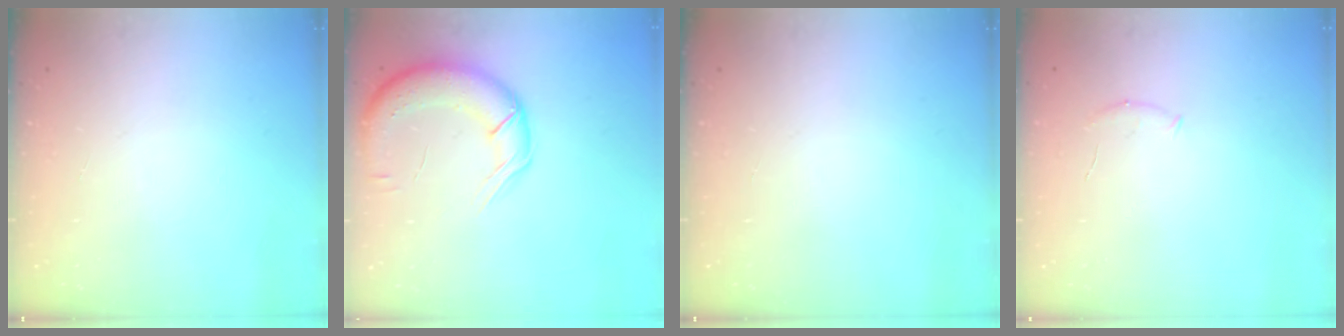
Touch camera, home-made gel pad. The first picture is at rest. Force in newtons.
{"total": 14.4, "press": 14.0, "slide": 3.5}
{"total": 0.0}
{"total": 5.5, "press": 5.4, "slide": 1.3}